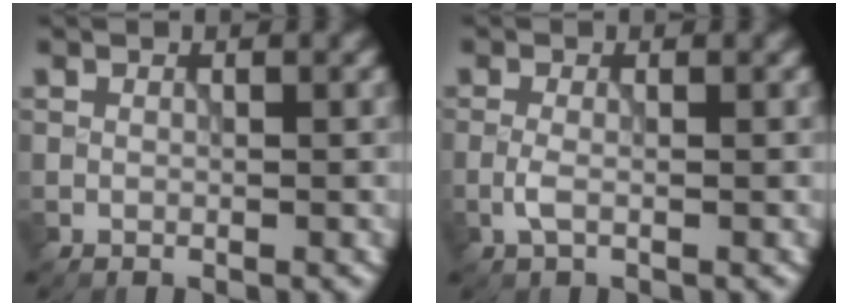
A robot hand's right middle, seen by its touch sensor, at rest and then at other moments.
{"total": 1.4, "force": [-0.5, 0.5, 1.2], "torque": [-0.030, 0.000, -0.014]}